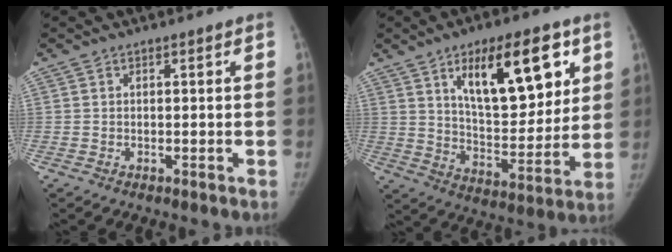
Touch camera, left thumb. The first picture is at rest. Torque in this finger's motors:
{"motor_torque": [1.21, 1.31, 0.91, -0.11, 0.11]}